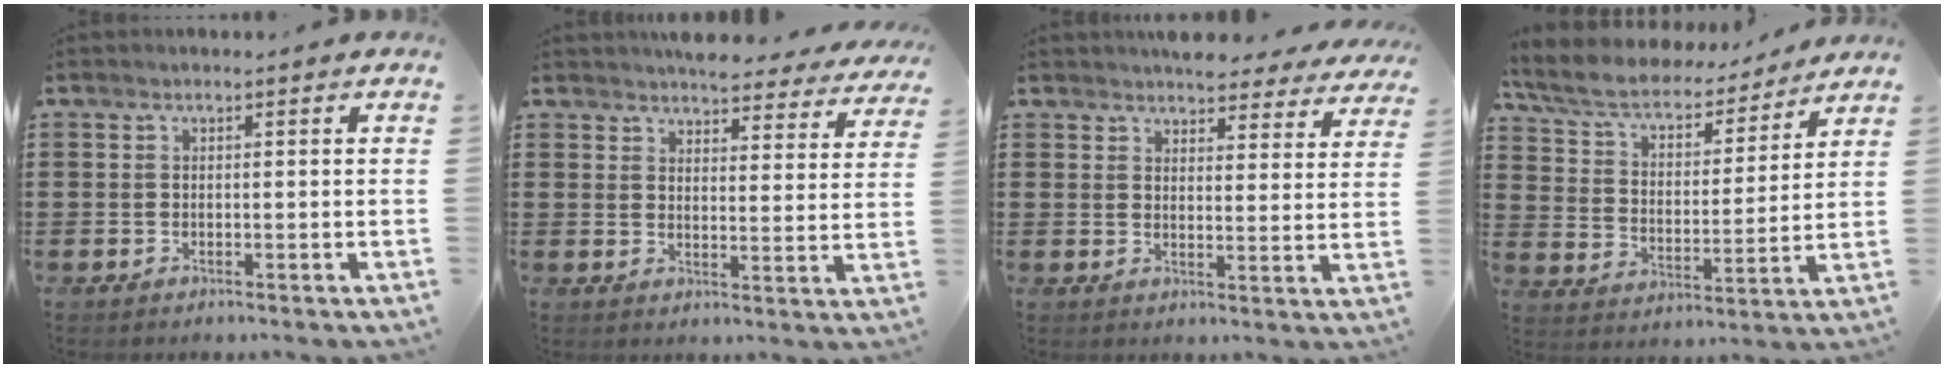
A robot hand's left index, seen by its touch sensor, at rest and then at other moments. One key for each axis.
{"total": 4.7, "fx": 4.6, "fy": 0.4, "fz": 0.7, "tx": -0.017, "ty": -0.029, "tz": 0.081}
{"total": 4.5, "fx": 4.4, "fy": 0.7, "fz": 0.7, "tx": -0.015, "ty": -0.023, "tz": 0.078}
{"total": 6.6, "fx": 5.6, "fy": 2.0, "fz": 2.9, "tx": -0.081, "ty": -0.036, "tz": 0.093}